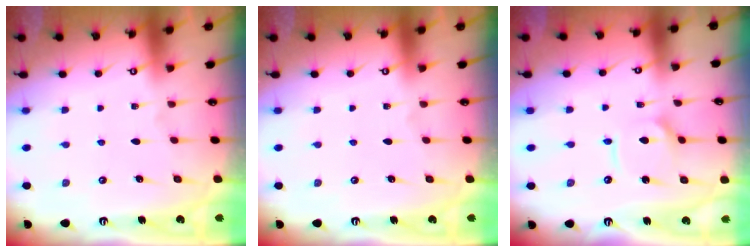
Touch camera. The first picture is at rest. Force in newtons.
{"total": 0.0}
{"total": 6.4, "press": 6.3, "slide": 0.7}